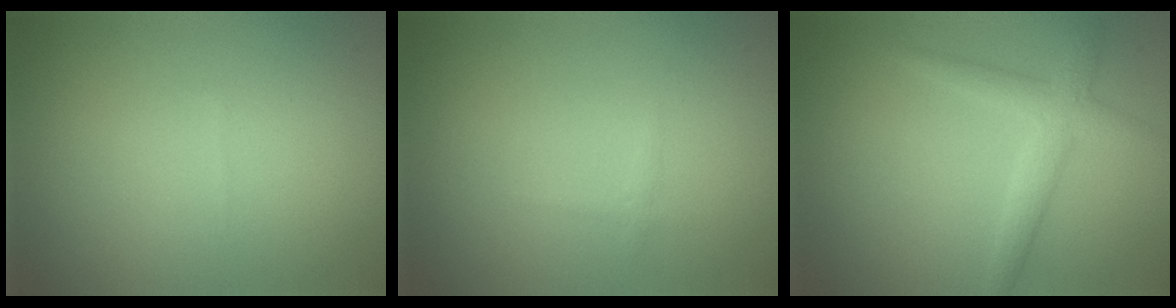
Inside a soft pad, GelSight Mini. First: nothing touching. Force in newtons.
{"total": 0.5, "press": 0.5, "slide": 0.0}
{"total": 2.7, "press": 2.7, "slide": 0.1}